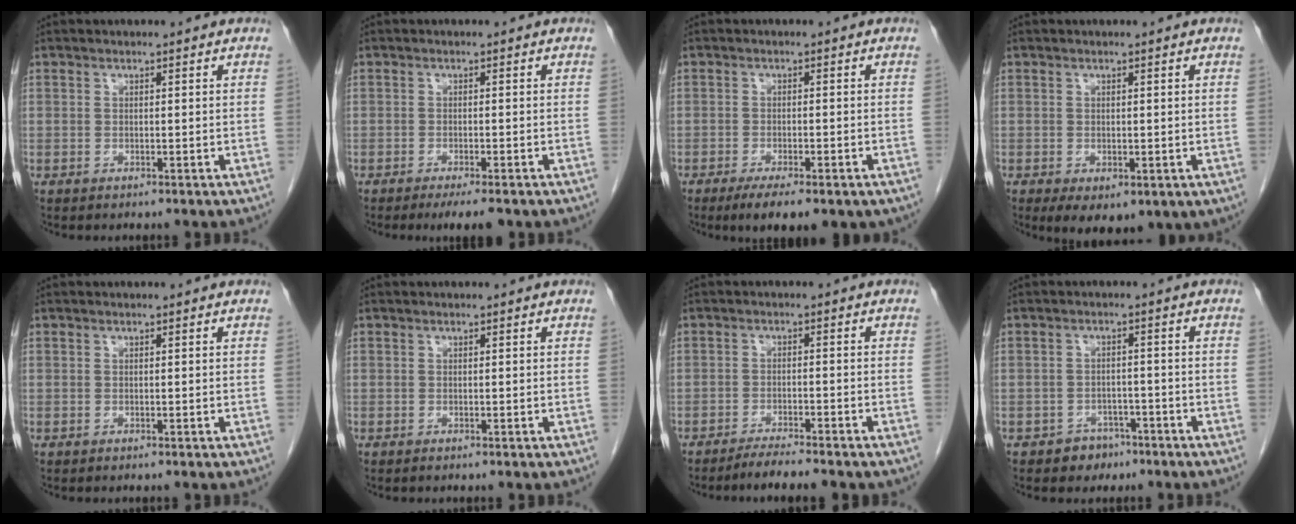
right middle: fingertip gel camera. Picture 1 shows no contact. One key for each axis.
{"total": 4.1, "fx": -3.0, "fy": 0.5, "fz": 2.7, "tx": -0.034, "ty": -0.009, "tz": -0.041}
{"total": 8.0, "fx": -5.3, "fy": 2.2, "fz": 5.5, "tx": -0.071, "ty": -0.014, "tz": -0.072}
{"total": 7.2, "fx": -2.8, "fy": 4.0, "fz": 5.2, "tx": -0.075, "ty": -0.016, "tz": -0.028}
{"total": 0.0}
{"total": 0.0}
{"total": 5.5, "fx": -4.9, "fy": 0.0, "fz": 2.6, "tx": -0.037, "ty": -0.012, "tz": -0.076}
{"total": 3.3, "fx": -2.2, "fy": 2.4, "fz": 0.5, "tx": -0.006, "ty": 0.012, "tz": -0.027}